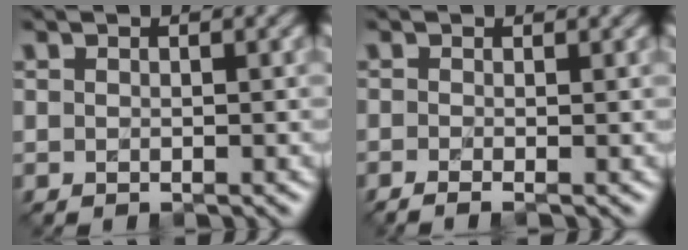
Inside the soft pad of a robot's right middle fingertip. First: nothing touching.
{"total": 1.7, "force": [-0.5, 0.6, 1.5], "torque": [-0.022, -0.005, -0.023]}